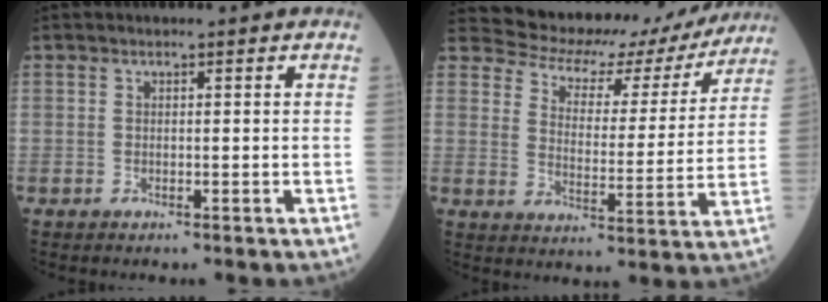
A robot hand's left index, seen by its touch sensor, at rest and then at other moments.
{"total": 15.9, "force": [14.3, 6.4, 2.7], "torque": [-0.028, -0.002, 0.167]}